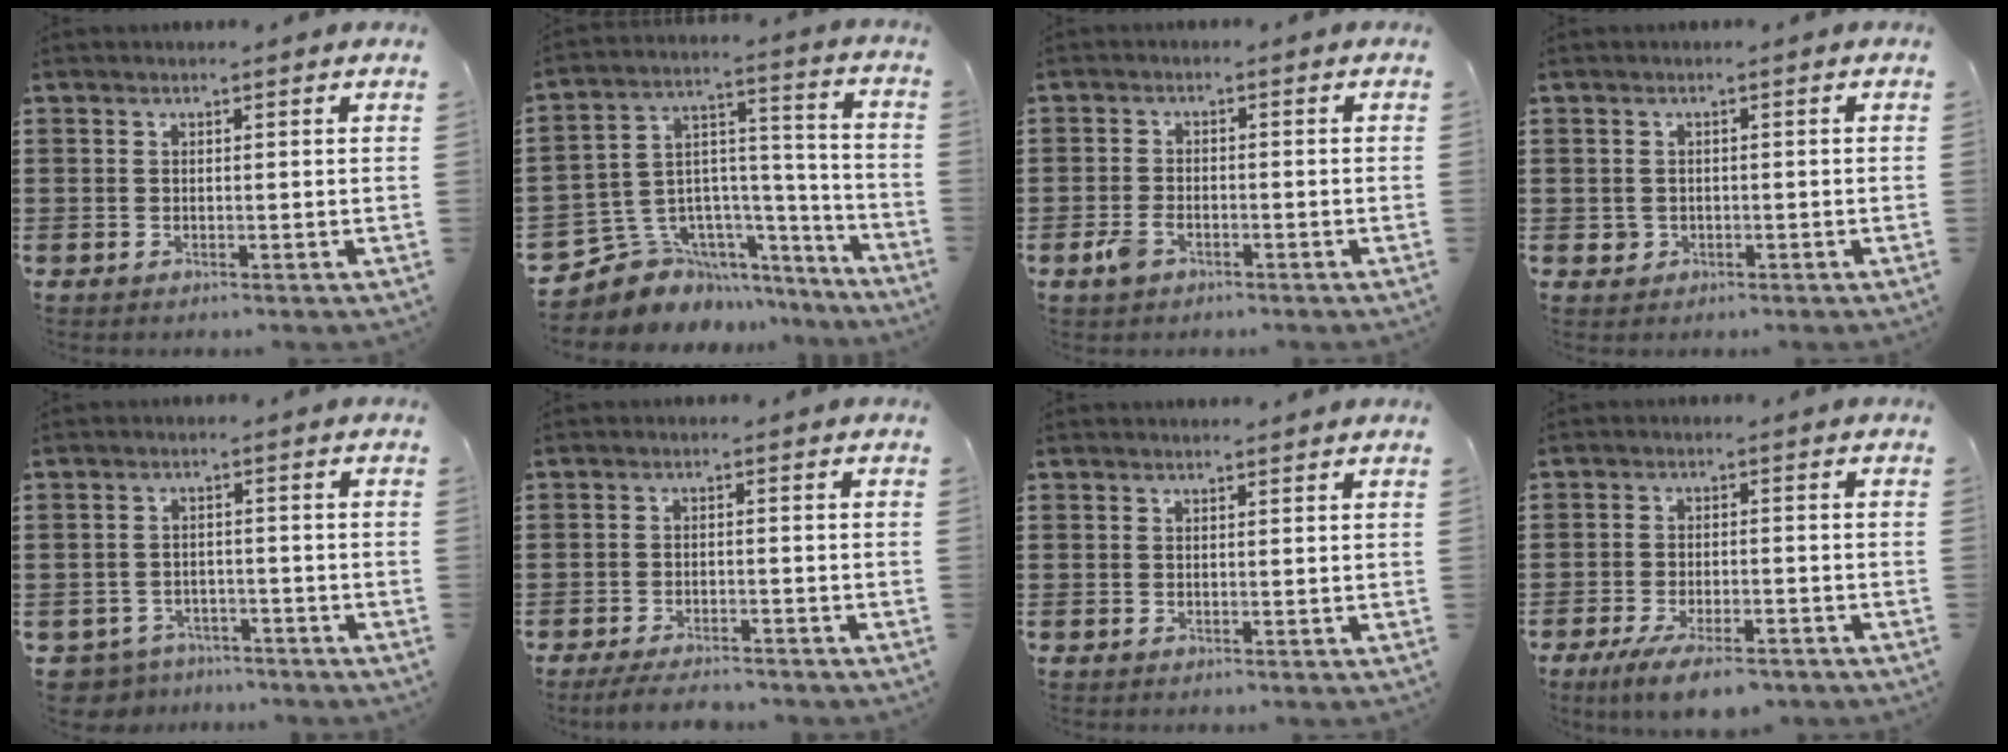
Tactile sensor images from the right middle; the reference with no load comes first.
{"total": 7.7, "force": [-5.7, 5.1, 0.5], "torque": [-0.044, -0.010, -0.107]}
{"total": 3.0, "force": [-1.6, 1.5, 2.0], "torque": [-0.057, -0.006, -0.036]}
{"total": 1.0, "force": [-0.2, 0.9, 0.3], "torque": [-0.008, 0.006, -0.005]}
{"total": 3.3, "force": [-3.2, 0.8, -0.1], "torque": [-0.023, -0.008, -0.075]}
{"total": 3.2, "force": [-3.0, 0.3, 1.1], "torque": [-0.019, -0.001, -0.057]}
{"total": 0.6, "force": [0.6, 0.0, 0.0], "torque": [-0.001, -0.003, 0.011]}
{"total": 5.7, "force": [-4.4, 1.0, 3.5], "torque": [-0.068, -0.008, -0.080]}